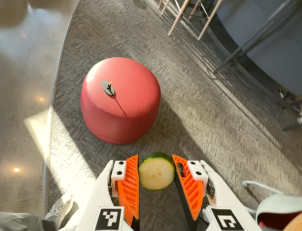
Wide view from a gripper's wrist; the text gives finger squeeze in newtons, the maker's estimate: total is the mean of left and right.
{"total": 9.9, "left": 10.0, "right": 9.9}